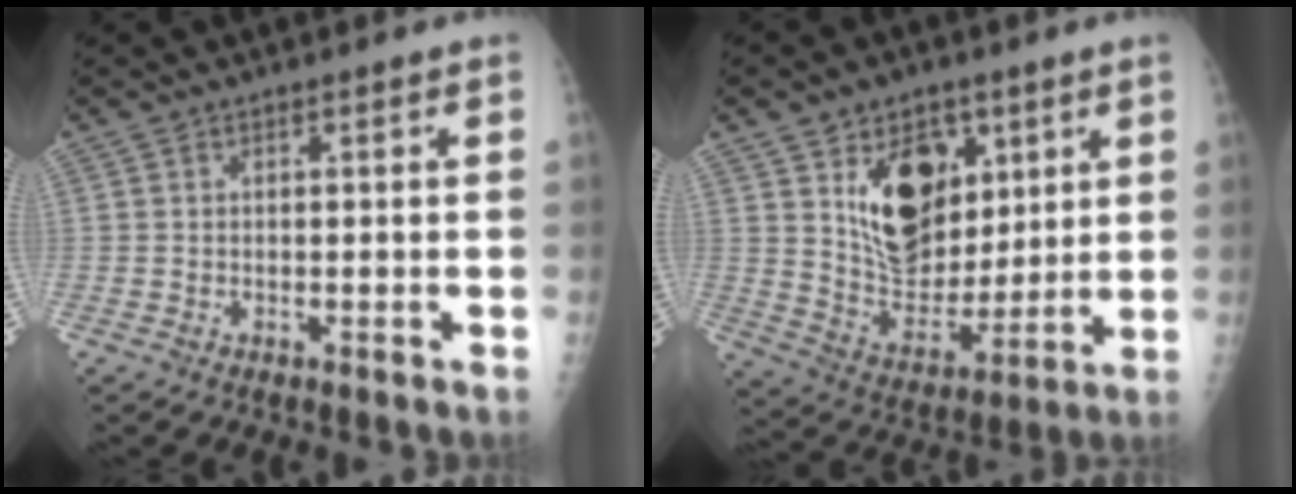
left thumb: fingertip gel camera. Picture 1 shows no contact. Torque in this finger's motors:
{"motor_torque": [0.38, 0.37, 0.84, -0.26, 0.21]}